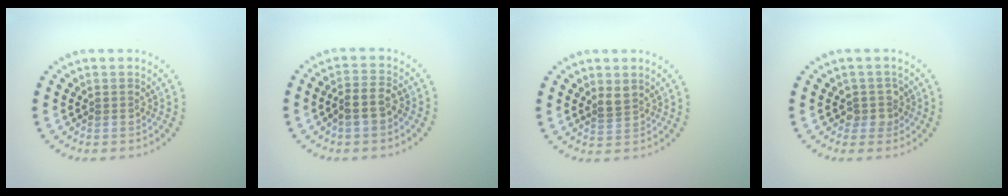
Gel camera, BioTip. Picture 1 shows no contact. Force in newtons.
{"total": 2.4, "press": 2.2, "slide": 1.0}
{"total": 1.6, "press": 1.3, "slide": 1.1}
{"total": 1.8, "press": 1.5, "slide": 1.1}